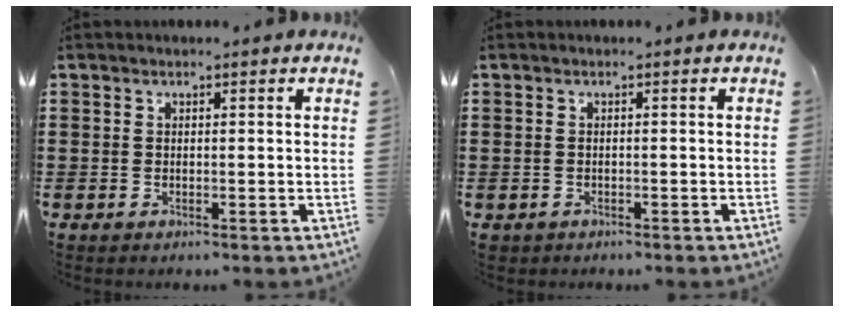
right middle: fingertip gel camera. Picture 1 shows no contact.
{"total": 0.7, "force": [-0.6, 0.3, -0.1], "torque": [-0.002, 0.000, -0.014]}